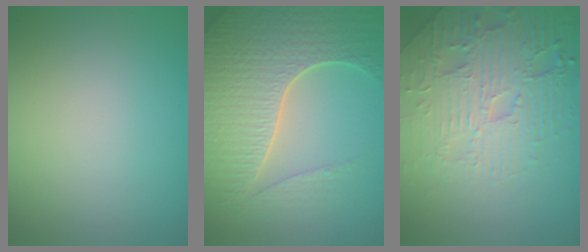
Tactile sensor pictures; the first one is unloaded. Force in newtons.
{"total": 7.5, "press": 5.6, "slide": 5.0}
{"total": 6.0, "press": 5.2, "slide": 3.0}